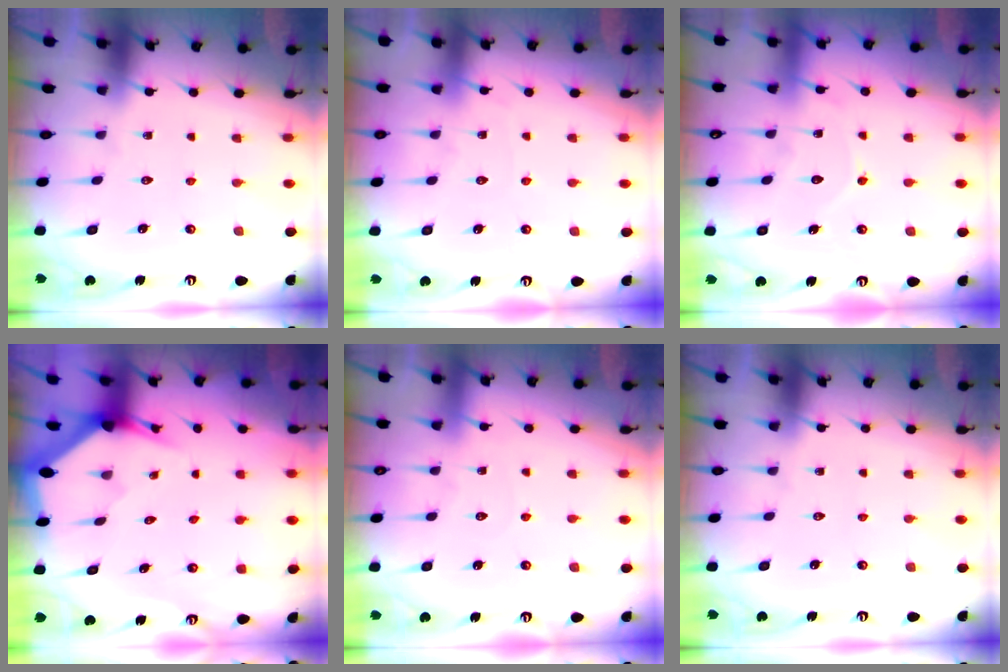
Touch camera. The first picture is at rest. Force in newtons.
{"total": 4.1, "press": 4.0, "slide": 0.5}
{"total": 7.2, "press": 7.1, "slide": 0.8}
{"total": 2.8, "press": 2.8, "slide": 0.1}
{"total": 2.7, "press": 2.7, "slide": 0.3}
{"total": 0.0}